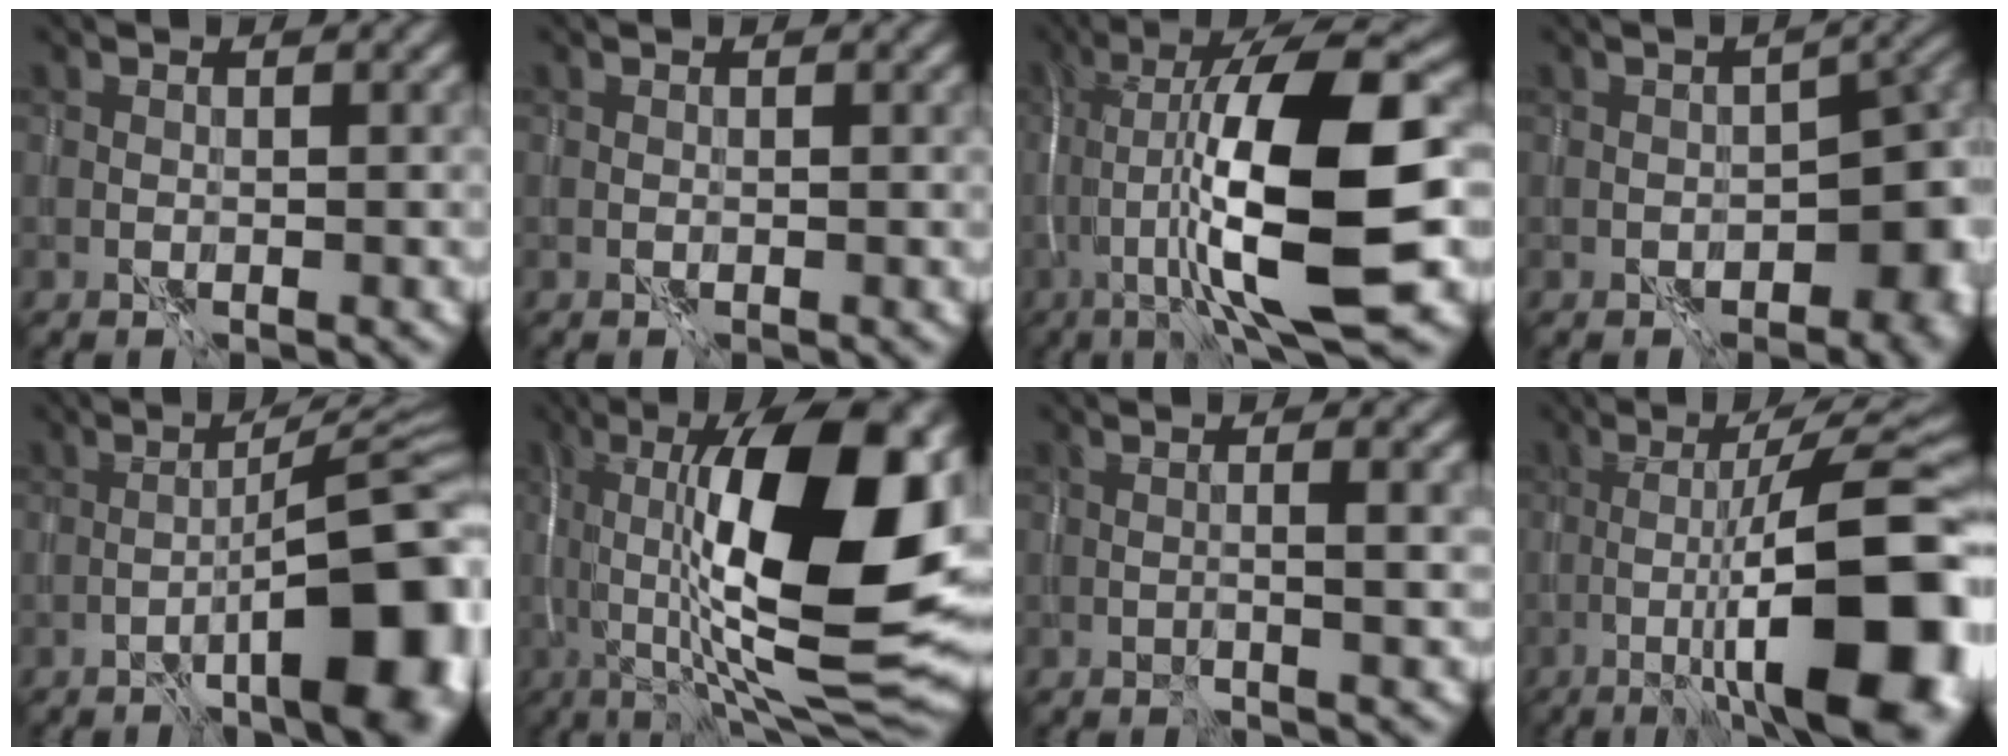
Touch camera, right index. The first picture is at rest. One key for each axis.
{"total": 0.0}
{"total": 13.1, "fx": -2.0, "fy": 2.2, "fz": 12.7, "tx": -0.206, "ty": 0.021, "tz": -0.036}
{"total": 9.4, "fx": -3.1, "fy": 5.4, "fz": 7.1, "tx": -0.045, "ty": -0.007, "tz": -0.037}
{"total": 10.7, "fx": -3.9, "fy": 2.2, "fz": 9.7, "tx": -0.125, "ty": 0.016, "tz": -0.056}
{"total": 16.0, "fx": 2.3, "fy": 4.6, "fz": 15.1, "tx": -0.225, "ty": 0.001, "tz": 0.030}
{"total": 2.5, "fx": 0.0, "fy": 0.3, "fz": 2.5, "tx": -0.040, "ty": 0.004, "tz": 0.000}
{"total": 14.1, "fx": -3.3, "fy": 2.7, "fz": 13.4, "tx": -0.183, "ty": 0.024, "tz": -0.051}